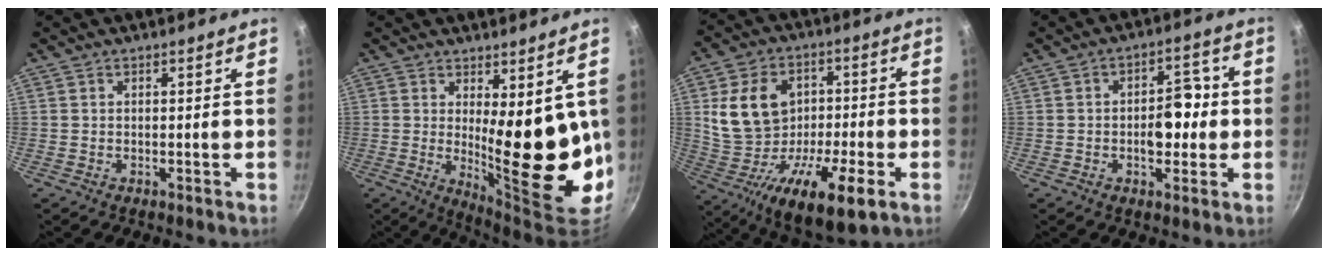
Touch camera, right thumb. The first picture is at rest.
{"total": 16.0, "force": [1.6, 5.7, 14.8], "torque": [-0.182, -0.052, 0.038]}
{"total": 20.5, "force": [-2.4, 12.3, 16.2], "torque": [-0.265, 0.010, -0.038]}
{"total": 7.7, "force": [-0.8, 4.8, 5.9], "torque": [-0.043, 0.016, -0.015]}